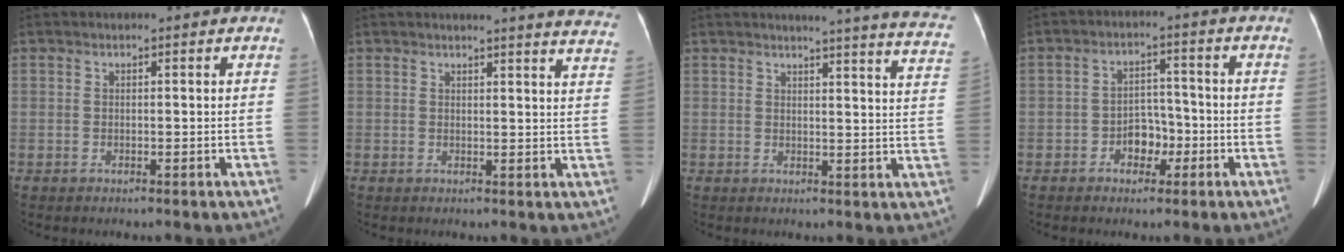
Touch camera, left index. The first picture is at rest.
{"total": 13.3, "force": [12.7, 0.3, 3.9], "torque": [-0.030, -0.070, 0.113]}
{"total": 14.9, "force": [13.1, -0.2, 7.1], "torque": [-0.085, -0.069, 0.126]}
{"total": 4.5, "force": [-1.9, 3.0, 2.7], "torque": [-0.043, 0.014, -0.031]}